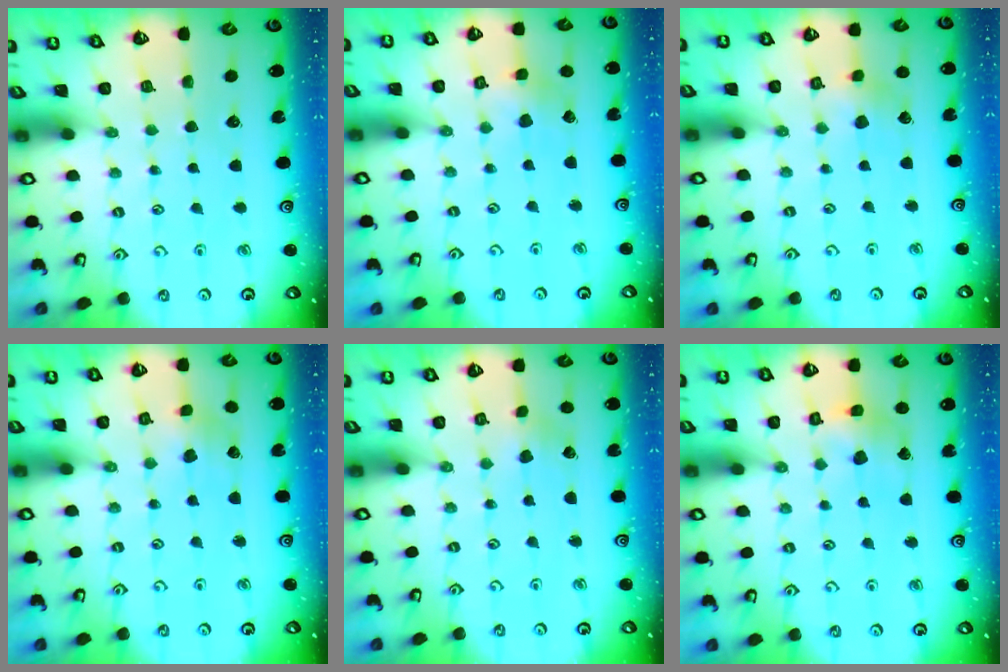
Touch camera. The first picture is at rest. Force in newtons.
{"total": 3.0, "press": 3.0, "slide": 0.3}
{"total": 3.8, "press": 3.8, "slide": 0.3}
{"total": 2.9, "press": 2.9, "slide": 0.5}
{"total": 0.5, "press": 0.5, "slide": 0.0}
{"total": 8.8, "press": 8.8, "slide": 1.0}